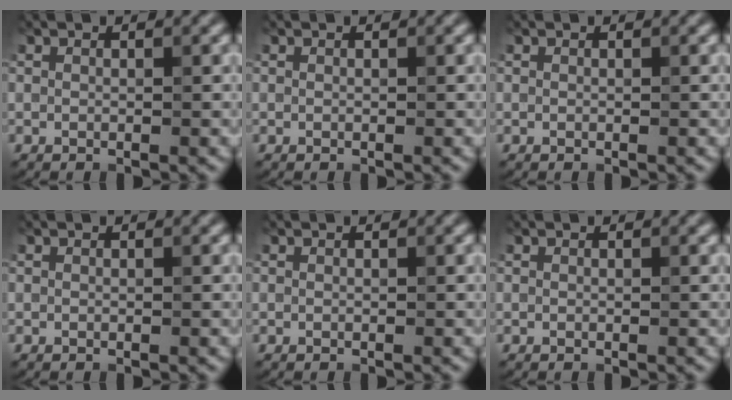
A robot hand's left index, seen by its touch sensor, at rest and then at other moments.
{"total": 0.0}
{"total": 0.0}
{"total": 0.0}
{"total": 0.0}
{"total": 0.0}